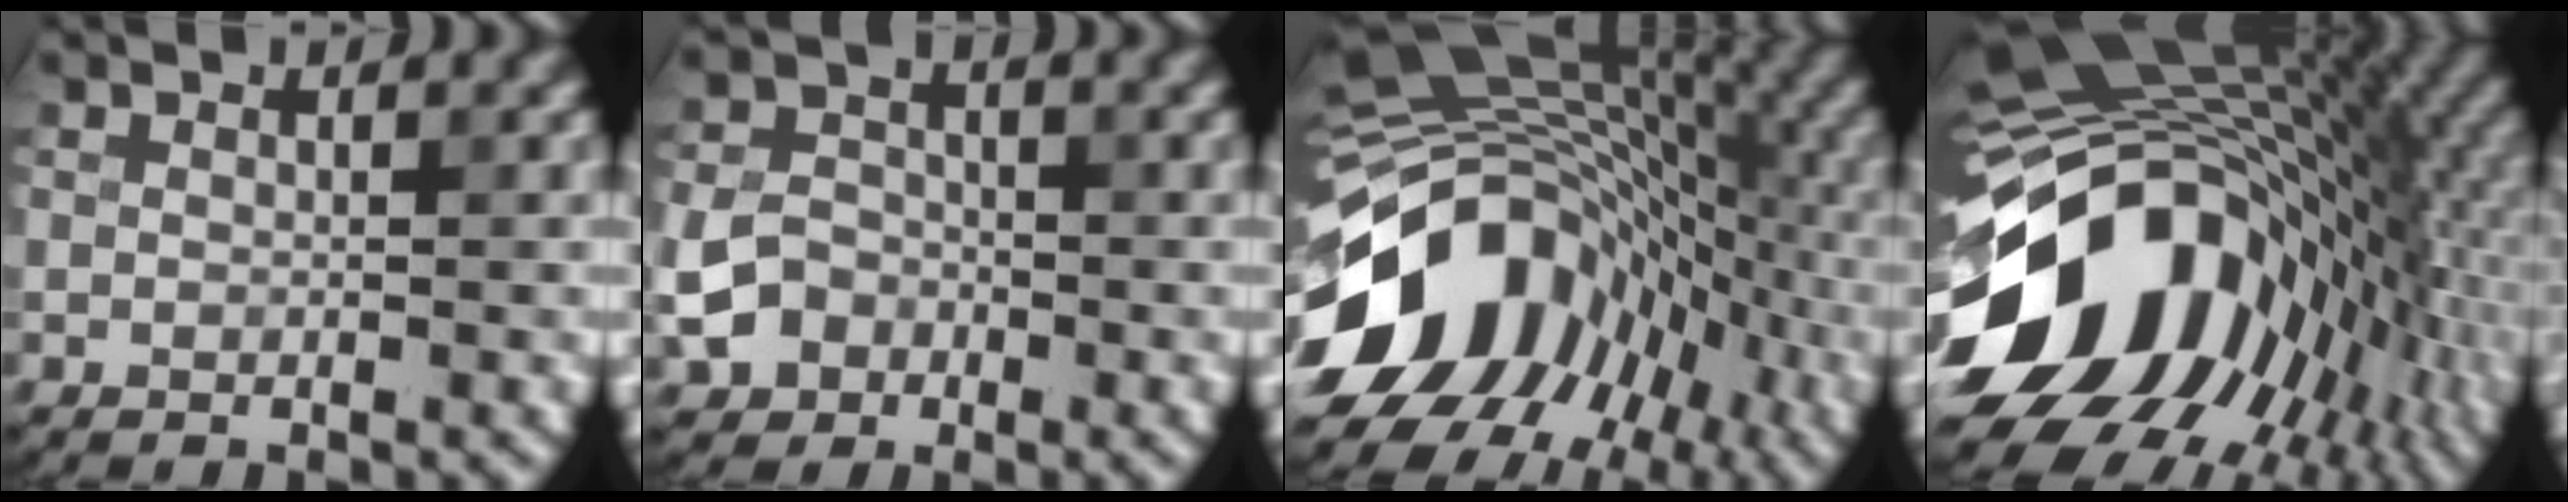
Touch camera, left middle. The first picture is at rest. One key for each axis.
{"total": 3.8, "fx": -1.5, "fy": 3.1, "fz": 1.6, "tx": -0.033, "ty": 0.000, "tz": -0.031}
{"total": 15.0, "fx": -5.5, "fy": 10.7, "fz": 9.0, "tx": -0.160, "ty": 0.005, "tz": -0.105}
{"total": 16.6, "fx": -4.3, "fy": 11.7, "fz": 10.9, "tx": -0.175, "ty": 0.011, "tz": -0.090}